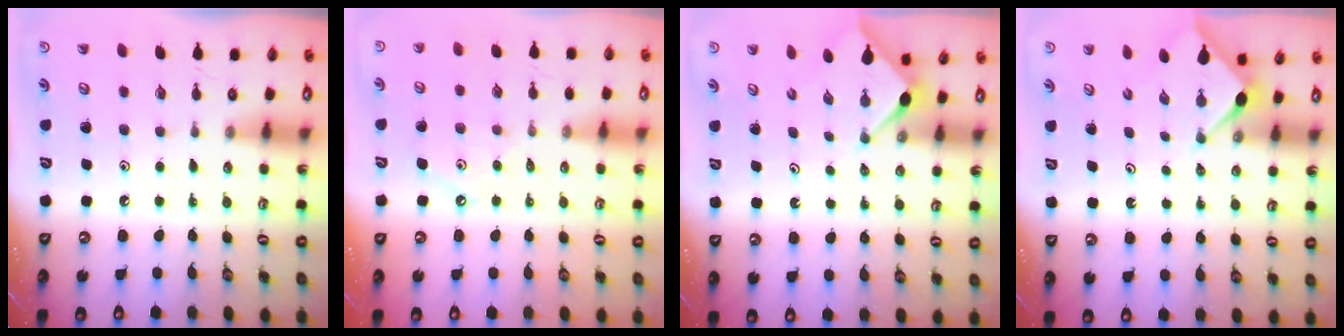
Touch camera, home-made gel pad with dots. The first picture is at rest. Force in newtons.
{"total": 5.1, "press": 5.1, "slide": 0.7}
{"total": 2.9, "press": 2.9, "slide": 0.4}
{"total": 2.9, "press": 2.9, "slide": 0.4}